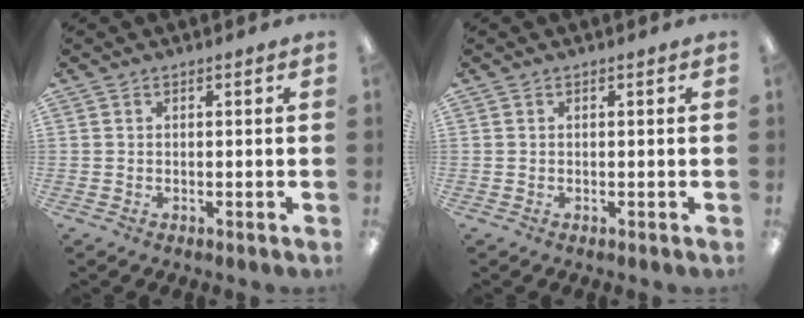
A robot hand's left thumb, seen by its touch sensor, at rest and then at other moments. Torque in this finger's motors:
{"motor_torque": [0.00, 0.00, 0.01, 0.01, 0.00]}